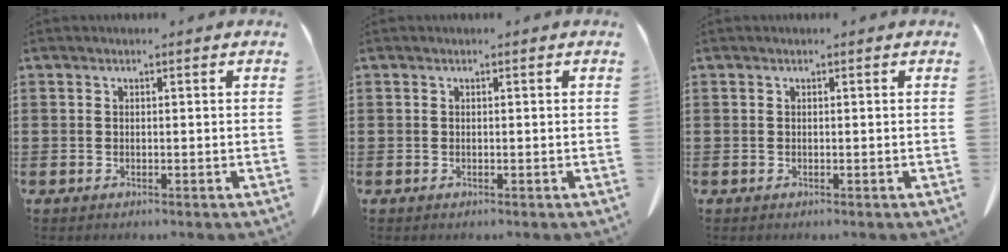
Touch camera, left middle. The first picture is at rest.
{"total": 0.0}
{"total": 0.0}